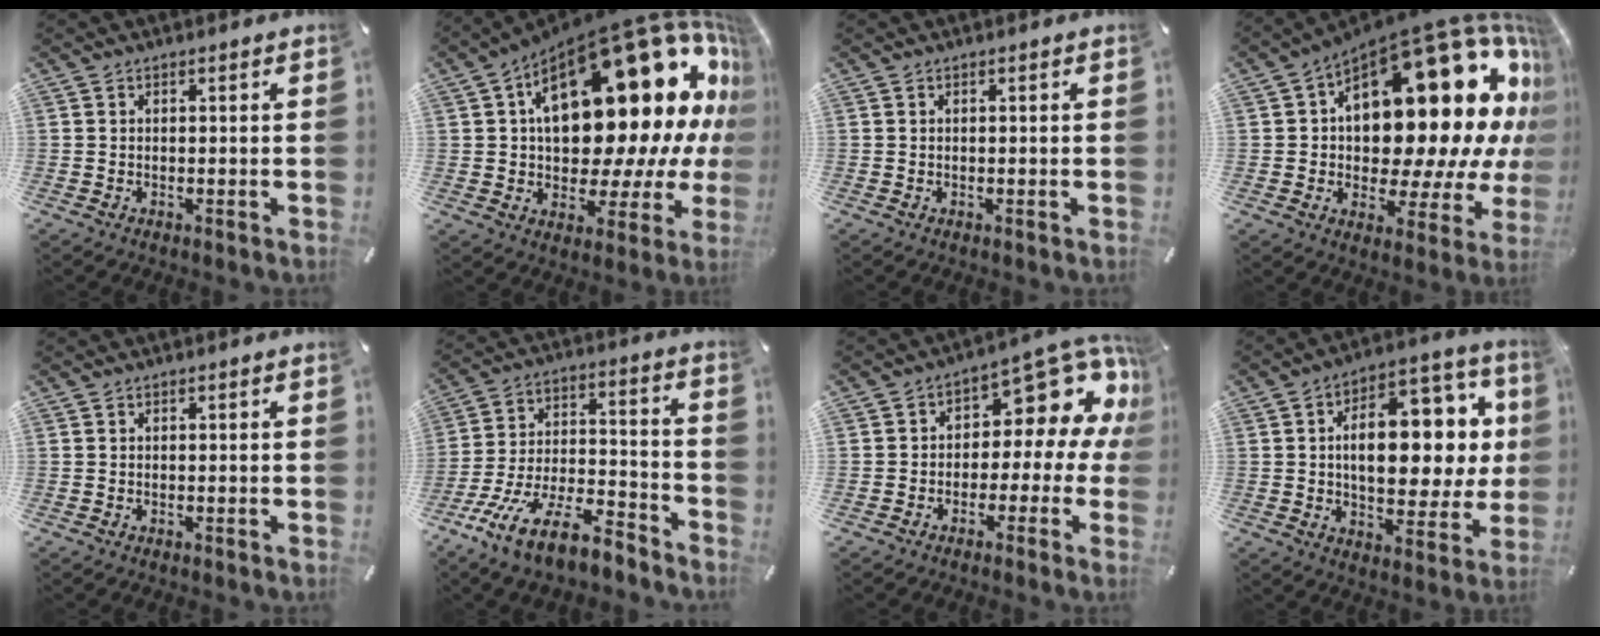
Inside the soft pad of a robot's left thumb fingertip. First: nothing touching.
{"total": 34.3, "force": [10.6, 16.8, 27.9], "torque": [-0.413, -0.112, 0.199]}
{"total": 0.0}
{"total": 31.8, "force": [10.2, 16.5, 25.1], "torque": [-0.350, -0.106, 0.193]}
{"total": 0.0}
{"total": 16.2, "force": [-11.6, 5.6, 9.8], "torque": [-0.173, 0.056, -0.202]}
{"total": 9.0, "force": [2.1, 6.0, 6.4], "torque": [-0.064, -0.019, 0.031]}
{"total": 19.3, "force": [3.7, 10.8, 15.6], "torque": [-0.228, -0.013, 0.062]}